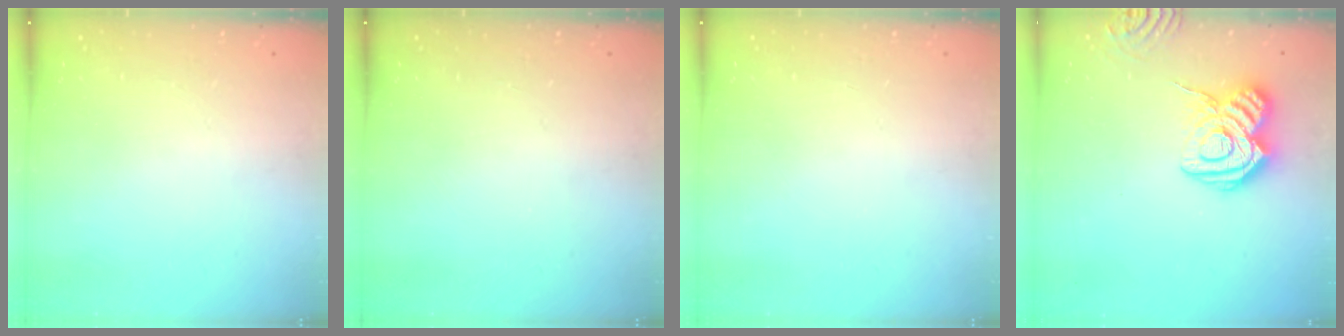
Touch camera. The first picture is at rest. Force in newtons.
{"total": 0.0}
{"total": 0.0}
{"total": 14.5, "press": 14.4, "slide": 1.4}